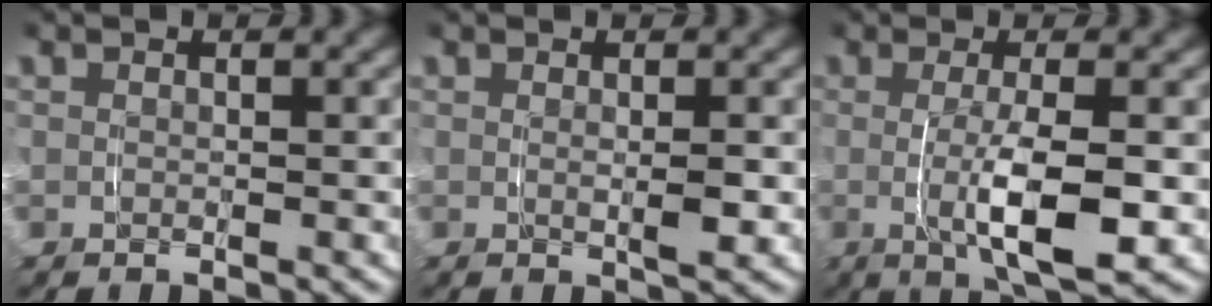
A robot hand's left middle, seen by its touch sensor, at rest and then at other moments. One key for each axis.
{"total": 1.4, "fx": 0.0, "fy": 0.1, "fz": 1.4, "tx": -0.020, "ty": -0.004, "tz": 0.001}
{"total": 5.6, "fx": -0.6, "fy": 1.0, "fz": 5.5, "tx": -0.090, "ty": -0.008, "tz": -0.007}